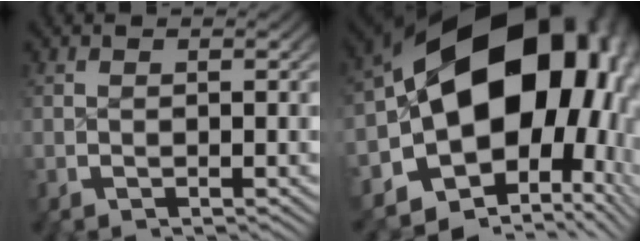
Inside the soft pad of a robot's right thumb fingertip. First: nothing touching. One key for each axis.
{"total": 24.9, "fx": 0.4, "fy": 16.9, "fz": 18.3, "tx": -0.308, "ty": -0.031, "tz": 0.008}